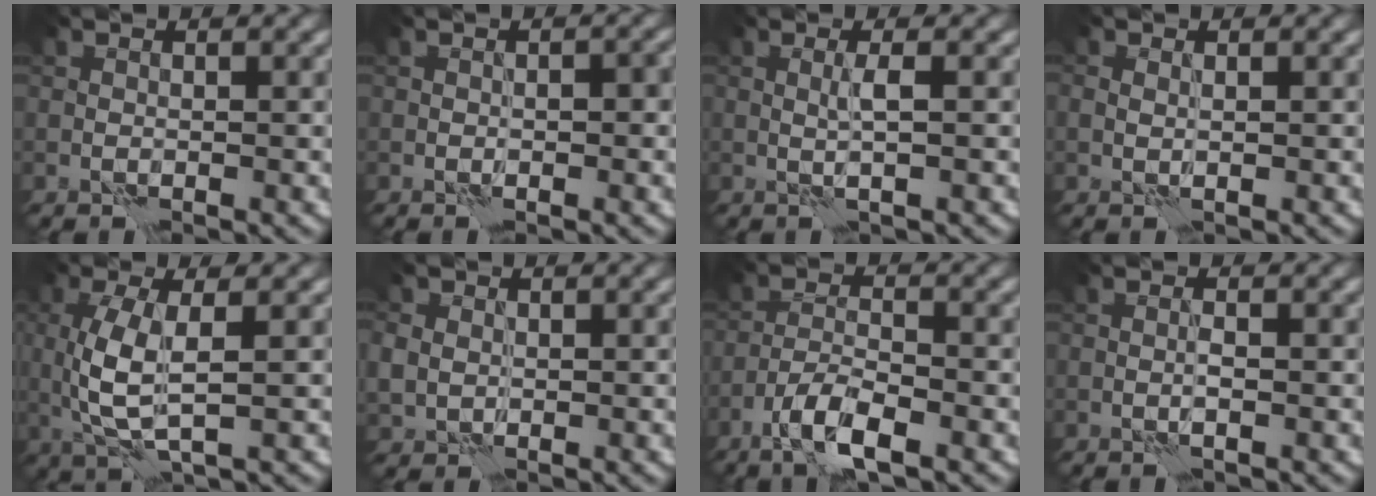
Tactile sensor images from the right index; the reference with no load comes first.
{"total": 1.5, "force": [-0.3, 0.6, 1.3], "torque": [-0.019, 0.003, -0.003]}
{"total": 1.4, "force": [0.5, -0.3, 1.2], "torque": [-0.027, 0.002, 0.010]}
{"total": 0.7, "force": [0.4, 0.4, 0.4], "torque": [-0.010, -0.003, 0.010]}
{"total": 4.7, "force": [0.7, 1.4, 4.4], "torque": [-0.108, -0.005, 0.016]}
{"total": 2.3, "force": [0.4, 2.0, 1.0], "torque": [-0.022, 0.002, 0.009]}
{"total": 4.4, "force": [-2.8, 0.9, 3.3], "torque": [-0.062, 0.000, -0.057]}
{"total": 0.6, "force": [0.1, -0.2, 0.6], "torque": [-0.011, 0.002, 0.001]}